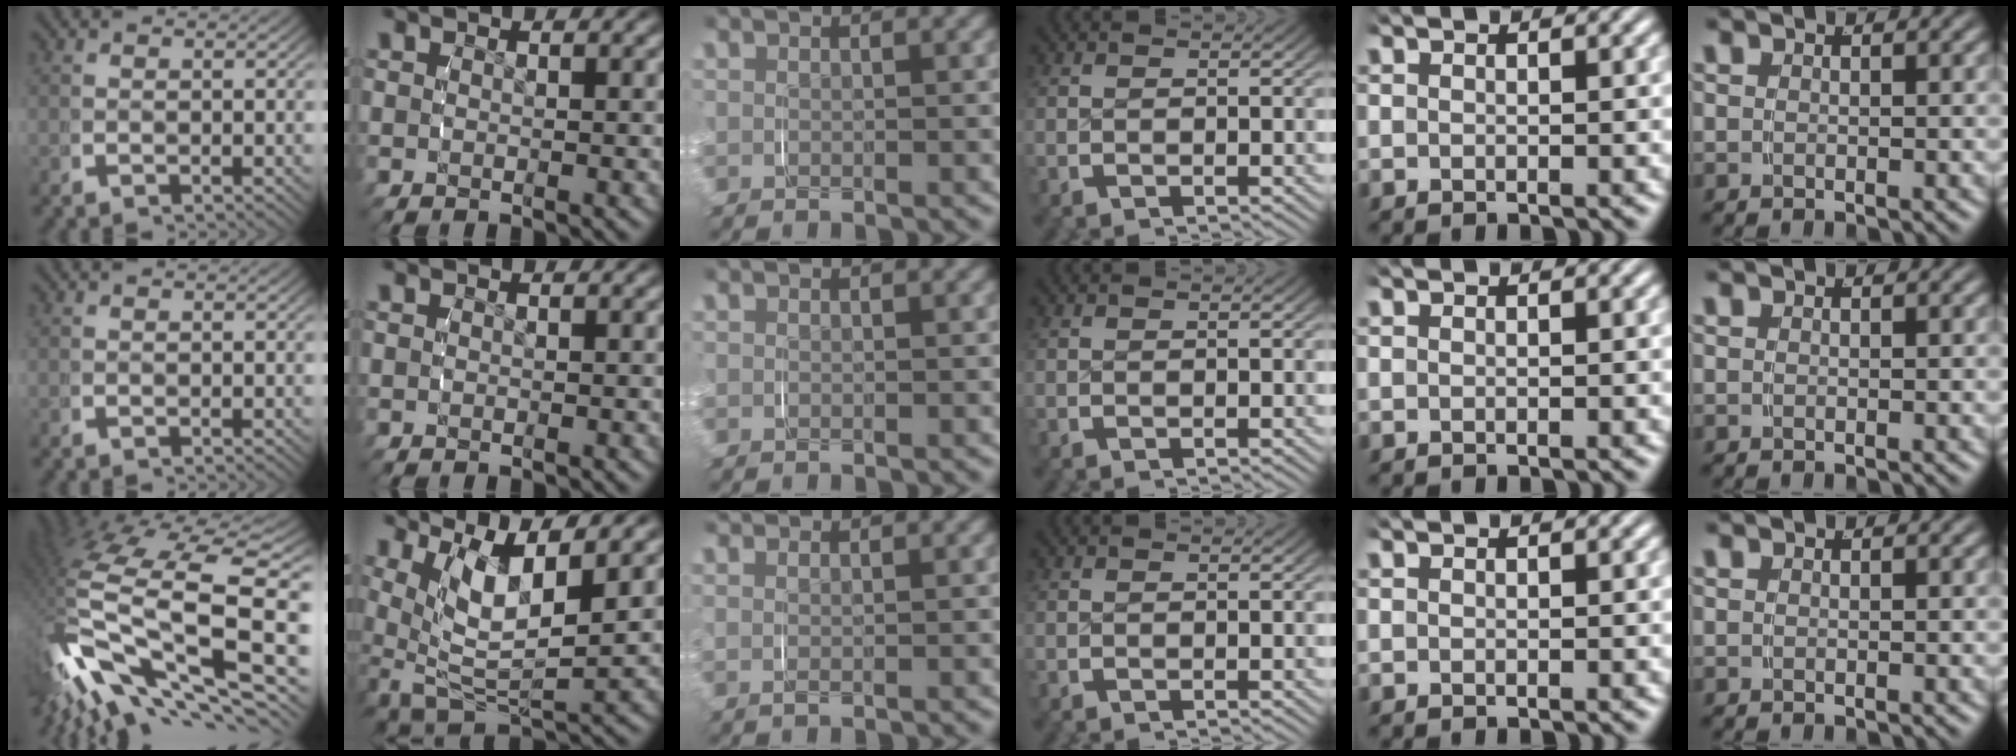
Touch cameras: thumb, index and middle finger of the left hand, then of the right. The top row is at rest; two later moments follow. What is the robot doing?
{"motion": "grasp_and_lifting", "object": "shoes"}